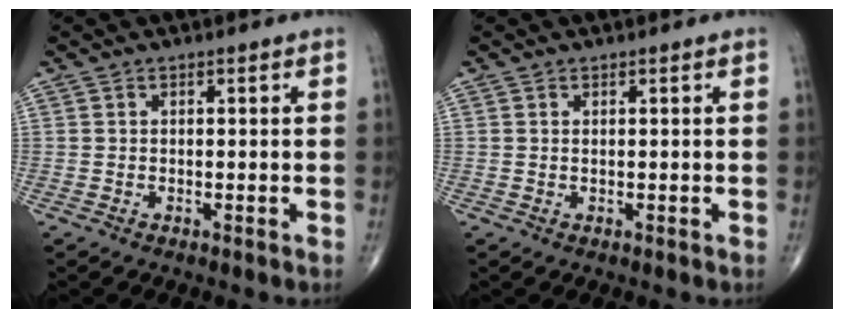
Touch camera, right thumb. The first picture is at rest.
{"total": 0.0}